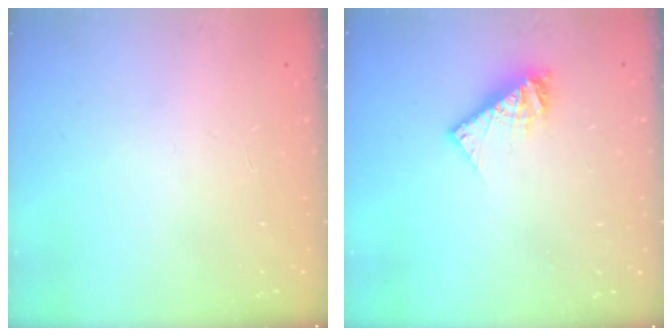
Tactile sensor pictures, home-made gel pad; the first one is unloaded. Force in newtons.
{"total": 8.6, "press": 8.6, "slide": 0.6}